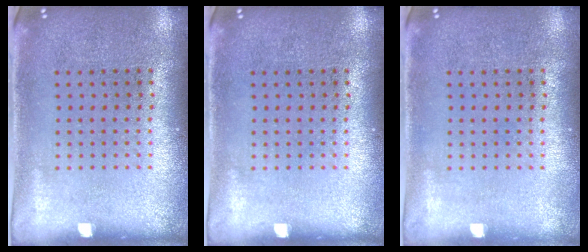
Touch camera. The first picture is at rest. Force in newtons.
{"total": 0.0}
{"total": 0.0}